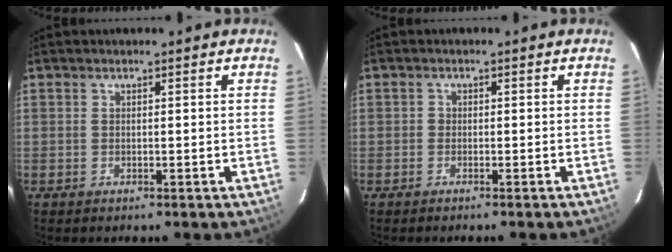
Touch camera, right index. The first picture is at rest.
{"total": 0.5, "force": [-0.5, 0.2, 0.0], "torque": [-0.002, 0.000, -0.014]}